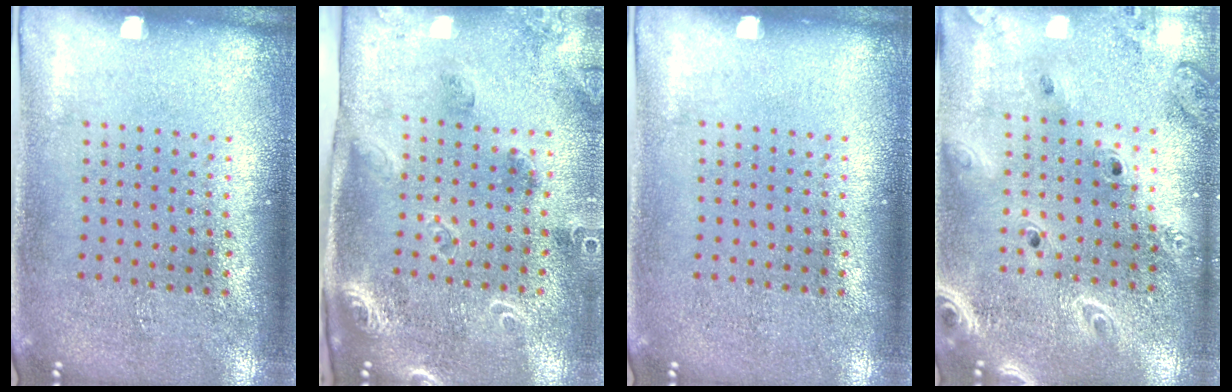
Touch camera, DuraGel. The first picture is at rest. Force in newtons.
{"total": 1.7, "press": 1.7, "slide": 0.3}
{"total": 0.0}
{"total": 2.5, "press": 2.2, "slide": 1.2}